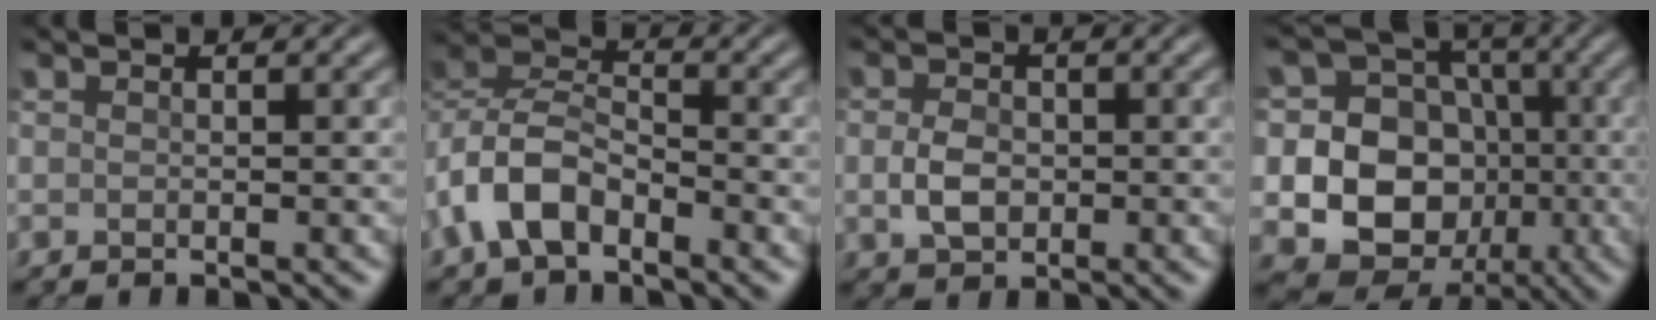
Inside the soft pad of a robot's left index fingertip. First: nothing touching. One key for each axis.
{"total": 5.7, "fx": -2.9, "fy": 3.4, "fz": 3.5, "tx": -0.068, "ty": 0.011, "tz": -0.069}
{"total": 2.6, "fx": 0.0, "fy": 2.0, "fz": 1.7, "tx": -0.036, "ty": 0.002, "tz": -0.004}
{"total": 14.7, "fx": -1.0, "fy": 13.5, "fz": 5.7, "tx": -0.140, "ty": 0.027, "tz": -0.028}